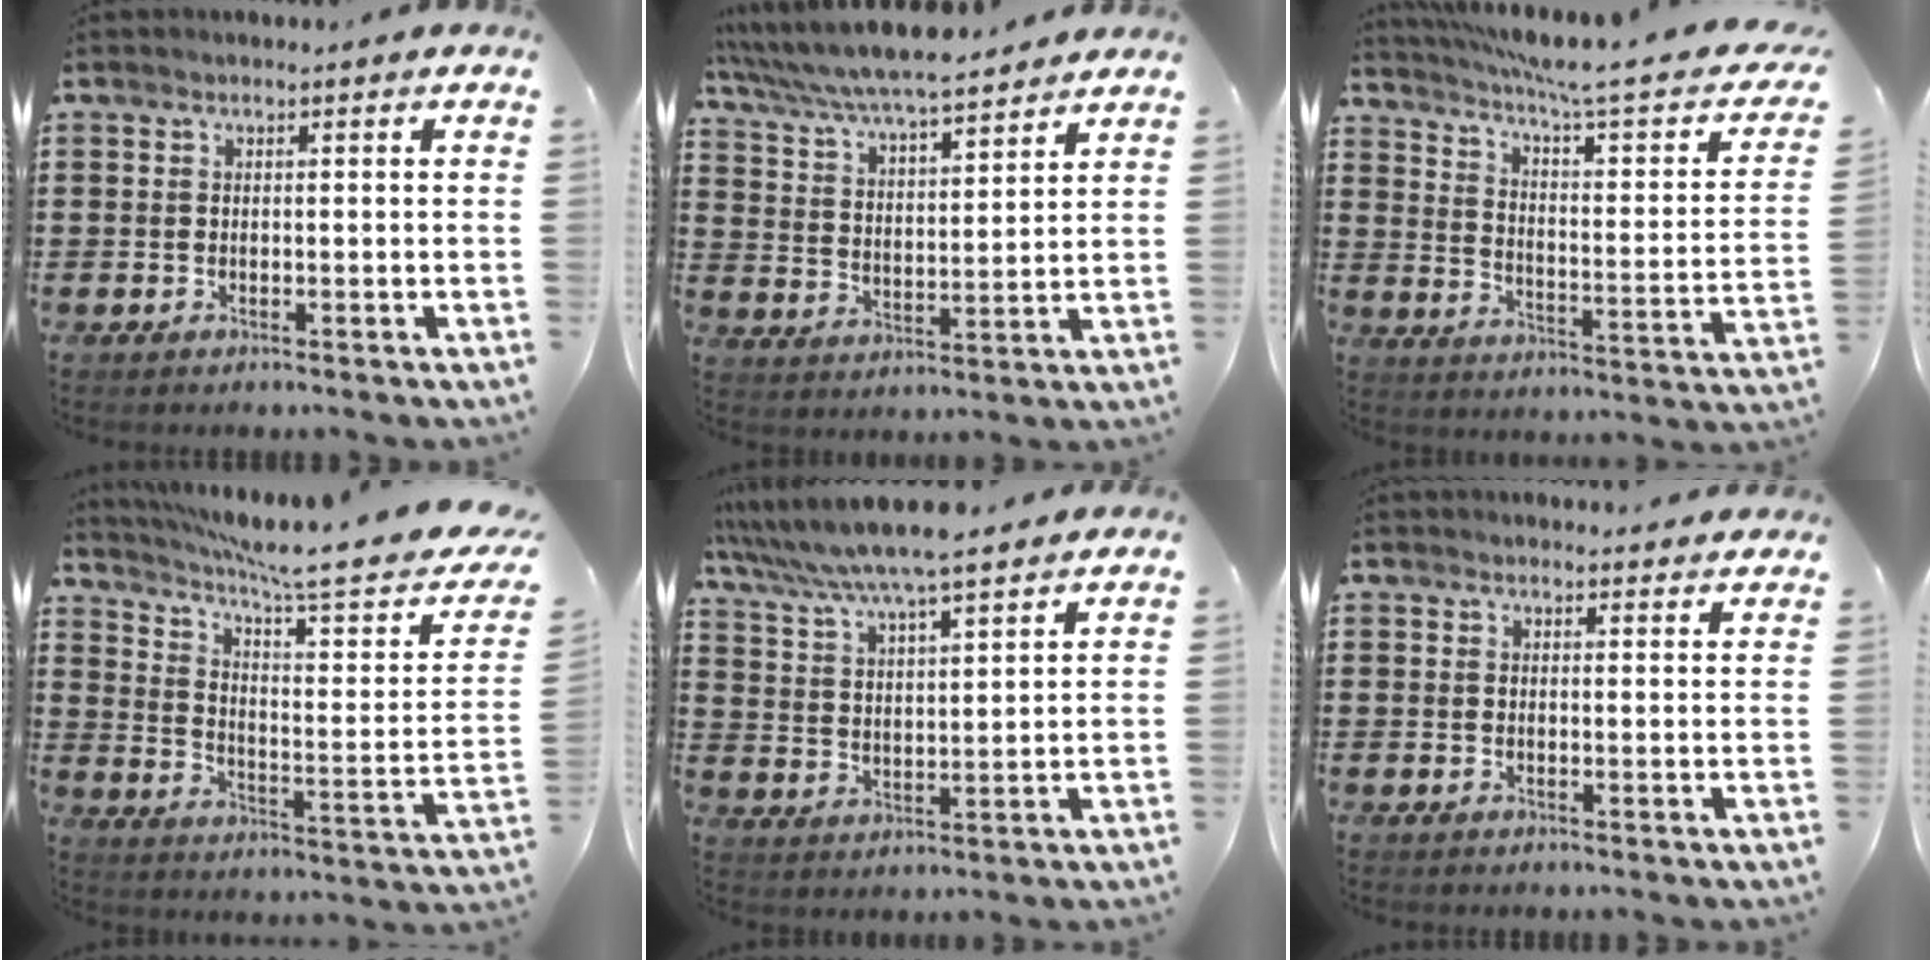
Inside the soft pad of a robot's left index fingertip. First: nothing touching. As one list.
[{"total": 6.1, "force": [5.8, 0.1, 1.9], "torque": [-0.062, -0.037, 0.096]}, {"total": 6.8, "force": [4.8, -0.2, 4.8], "torque": [-0.103, -0.040, 0.072]}, {"total": 8.8, "force": [7.0, 0.3, 5.4], "torque": [-0.116, -0.052, 0.108]}, {"total": 6.9, "force": [6.3, -0.2, 3.0], "torque": [-0.081, -0.031, 0.107]}, {"total": 1.9, "force": [1.9, 0.2, 0.1], "torque": [-0.006, 0.000, 0.036]}]